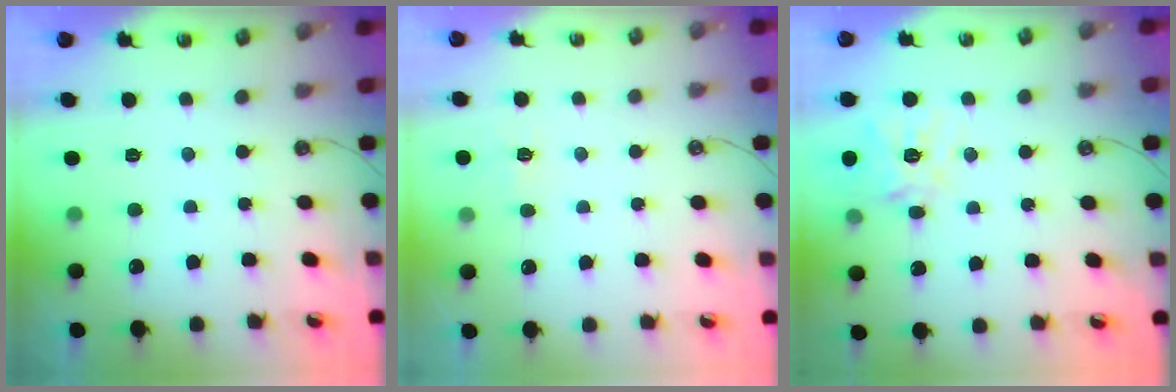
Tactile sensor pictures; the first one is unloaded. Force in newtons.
{"total": 5.9, "press": 5.9, "slide": 0.6}
{"total": 12.9, "press": 12.8, "slide": 1.7}